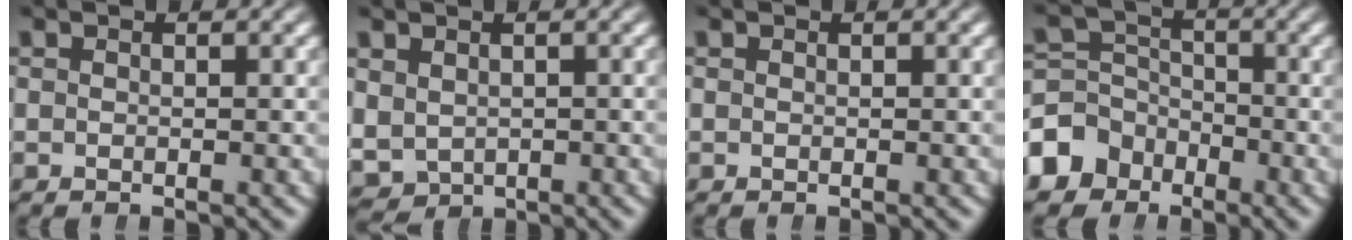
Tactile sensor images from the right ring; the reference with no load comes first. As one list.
[{"total": 5.8, "force": [-1.5, 5.2, 2.2], "torque": [-0.057, -0.039, -0.003]}, {"total": 0.0}, {"total": 7.0, "force": [-3.0, 5.9, 2.2], "torque": [-0.041, -0.032, -0.046]}]